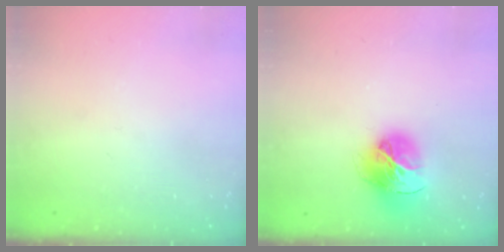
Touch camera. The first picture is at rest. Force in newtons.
{"total": 16.7, "press": 16.6, "slide": 1.8}